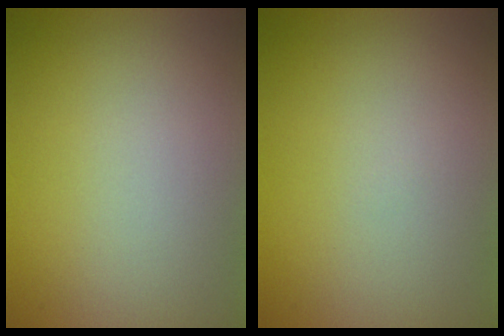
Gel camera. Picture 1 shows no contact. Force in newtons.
{"total": 0.0}